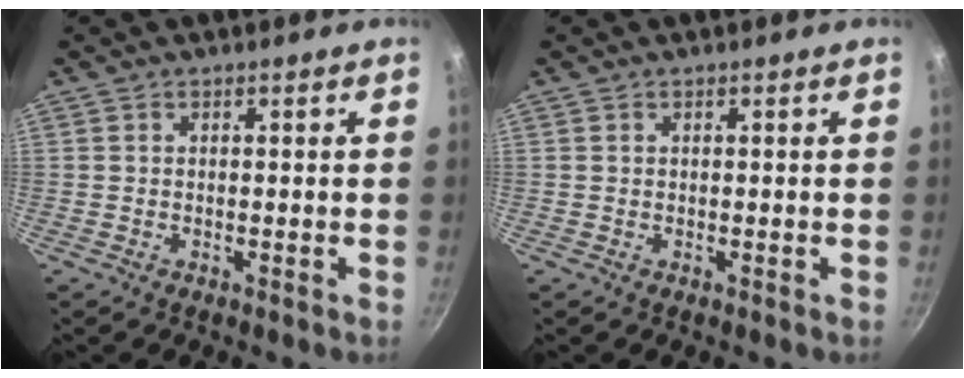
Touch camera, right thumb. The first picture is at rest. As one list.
[{"total": 0.0}]